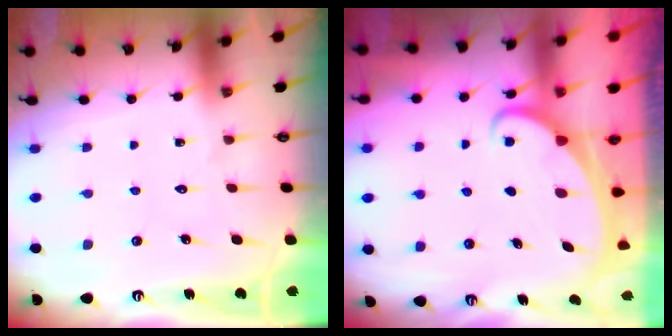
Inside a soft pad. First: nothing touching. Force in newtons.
{"total": 1.9, "press": 1.9, "slide": 0.3}